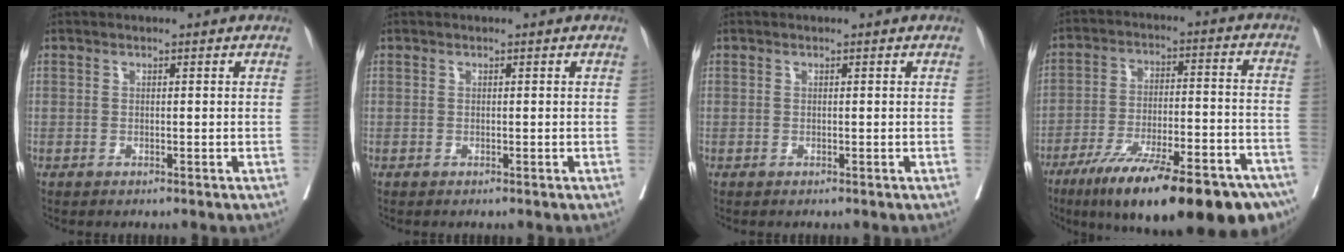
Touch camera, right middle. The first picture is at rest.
{"total": 0.0}
{"total": 0.0}
{"total": 25.7, "force": [-17.7, 4.9, 17.9], "torque": [-0.212, -0.007, -0.266]}